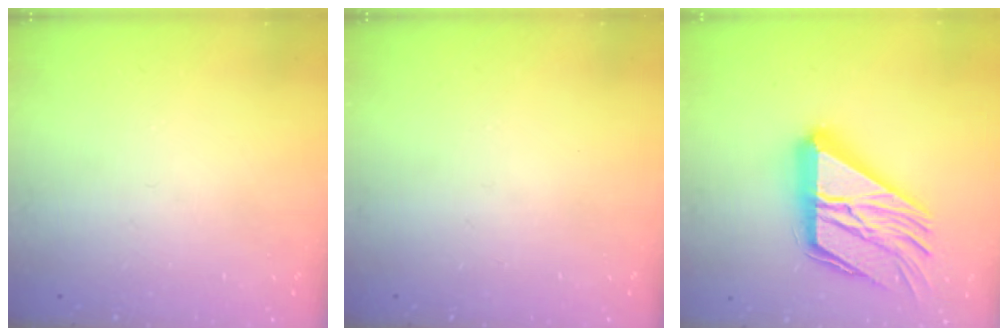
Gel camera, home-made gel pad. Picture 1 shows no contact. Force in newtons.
{"total": 0.0}
{"total": 23.5, "press": 23.3, "slide": 2.3}